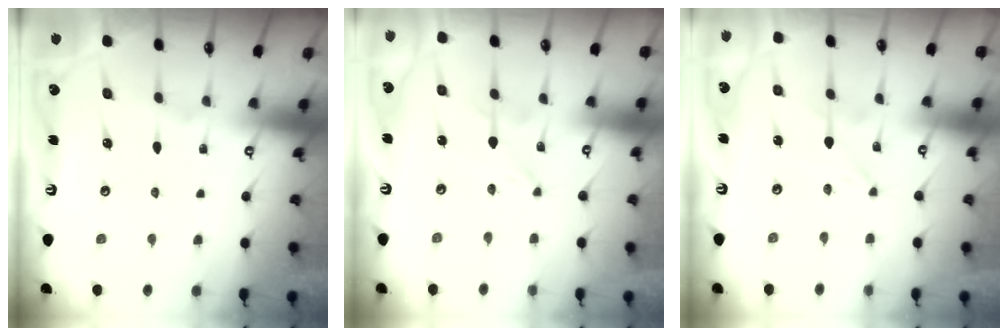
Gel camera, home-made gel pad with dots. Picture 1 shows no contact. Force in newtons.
{"total": 0.0}
{"total": 0.0}